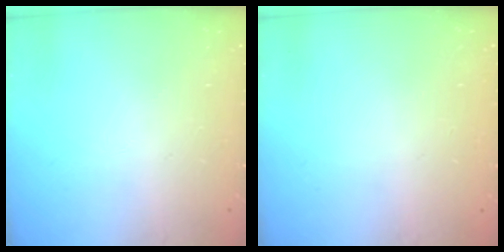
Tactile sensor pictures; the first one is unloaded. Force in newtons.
{"total": 0.8, "press": 0.4, "slide": 0.7}